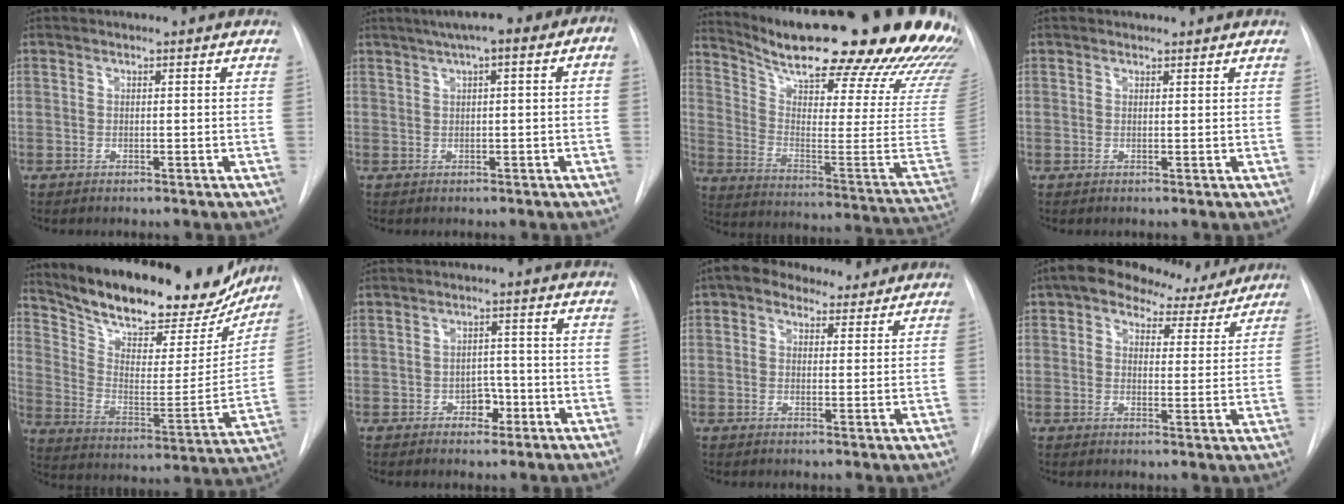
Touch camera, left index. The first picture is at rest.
{"total": 8.0, "force": [3.4, 2.0, 7.0], "torque": [-0.096, 0.042, 0.039]}
{"total": 35.4, "force": [29.0, 3.8, 19.9], "torque": [-0.255, -0.100, 0.383]}
{"total": 1.0, "force": [0.9, 0.4, 0.1], "torque": [-0.005, 0.008, 0.015]}
{"total": 26.1, "force": [22.3, 8.4, 10.7], "torque": [-0.174, -0.019, 0.315]}
{"total": 3.2, "force": [-1.5, 2.2, 1.8], "torque": [-0.017, 0.007, -0.018]}
{"total": 7.7, "force": [5.9, 3.9, 3.0], "torque": [-0.041, 0.029, 0.086]}
{"total": 10.1, "force": [8.2, 4.7, 3.5], "torque": [-0.036, 0.022, 0.104]}